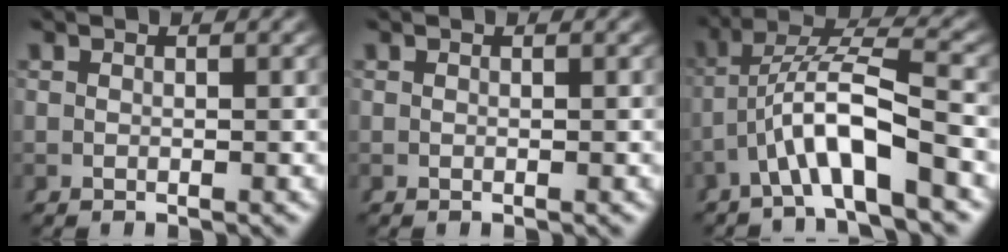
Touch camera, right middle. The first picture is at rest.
{"total": 0.0}
{"total": 5.6, "force": [-0.3, 2.1, 5.2], "torque": [-0.094, -0.009, -0.003]}